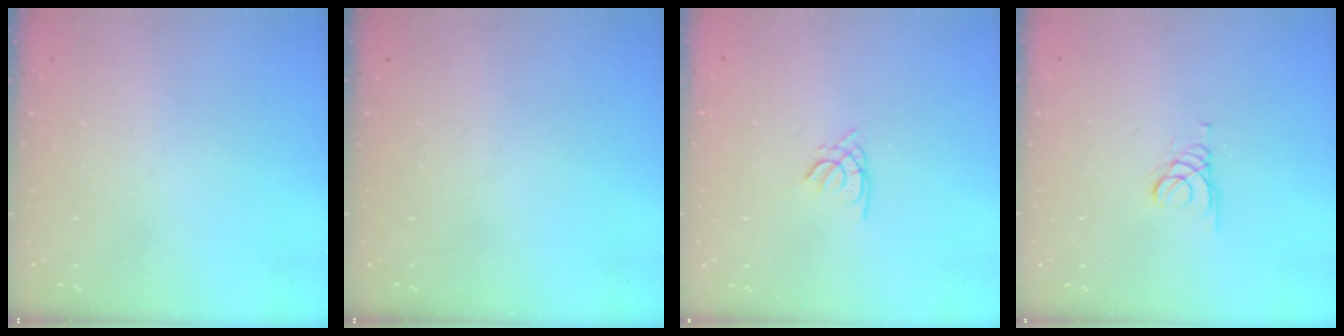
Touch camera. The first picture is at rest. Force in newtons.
{"total": 0.0}
{"total": 1.2, "press": 1.1, "slide": 0.3}
{"total": 1.6, "press": 1.5, "slide": 0.2}